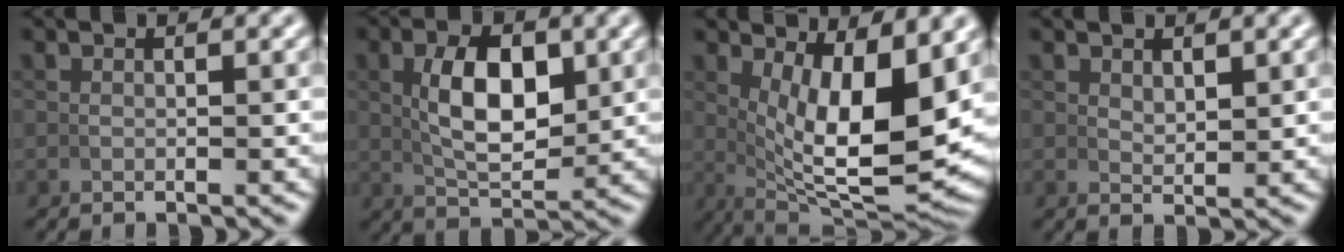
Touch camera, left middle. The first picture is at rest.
{"total": 6.2, "force": [1.0, 2.7, 5.5], "torque": [-0.086, -0.007, 0.024]}
{"total": 13.6, "force": [1.7, 5.7, 12.2], "torque": [-0.193, -0.042, 0.049]}
{"total": 1.5, "force": [1.3, 0.1, 0.8], "torque": [-0.010, -0.006, 0.030]}